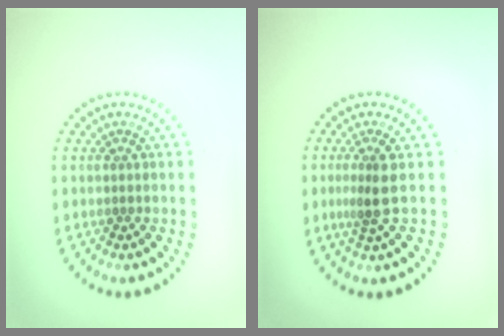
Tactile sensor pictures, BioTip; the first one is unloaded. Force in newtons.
{"total": 2.4, "press": 1.8, "slide": 1.6}